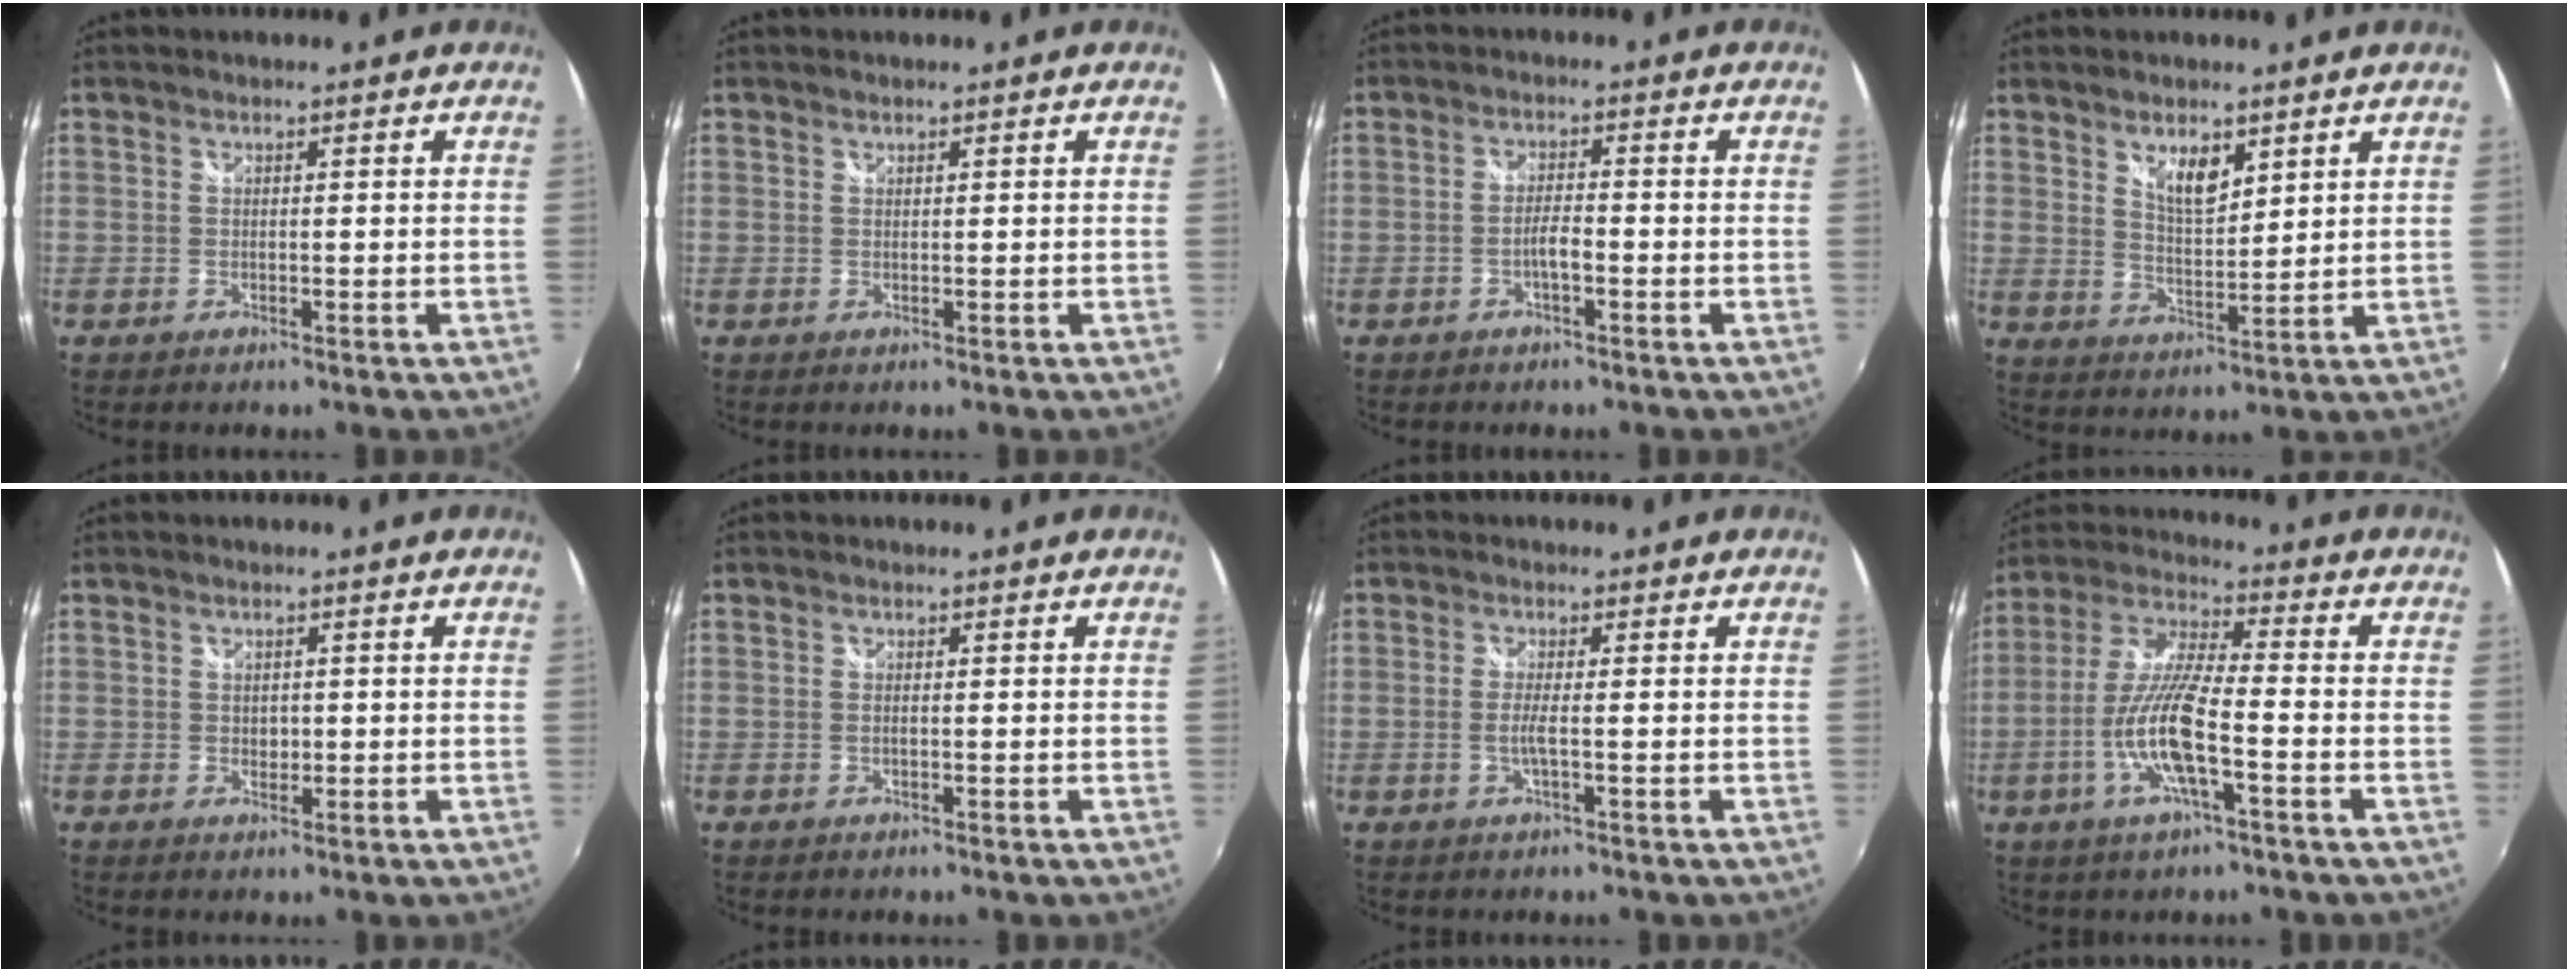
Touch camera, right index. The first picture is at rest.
{"total": 0.0}
{"total": 2.6, "force": [-1.2, 0.4, 2.3], "torque": [-0.047, 0.005, -0.024]}
{"total": 5.7, "force": [3.5, 2.3, 3.9], "torque": [-0.063, -0.003, 0.062]}
{"total": 1.3, "force": [0.0, 1.1, 0.8], "torque": [-0.009, 0.001, 0.001]}
{"total": 0.6, "force": [-0.1, 0.0, 0.6], "torque": [-0.014, 0.001, -0.003]}
{"total": 2.4, "force": [-0.7, -0.3, 2.3], "torque": [-0.045, -0.004, -0.014]}
{"total": 12.4, "force": [-4.1, 1.8, 11.5], "torque": [-0.238, -0.004, -0.079]}